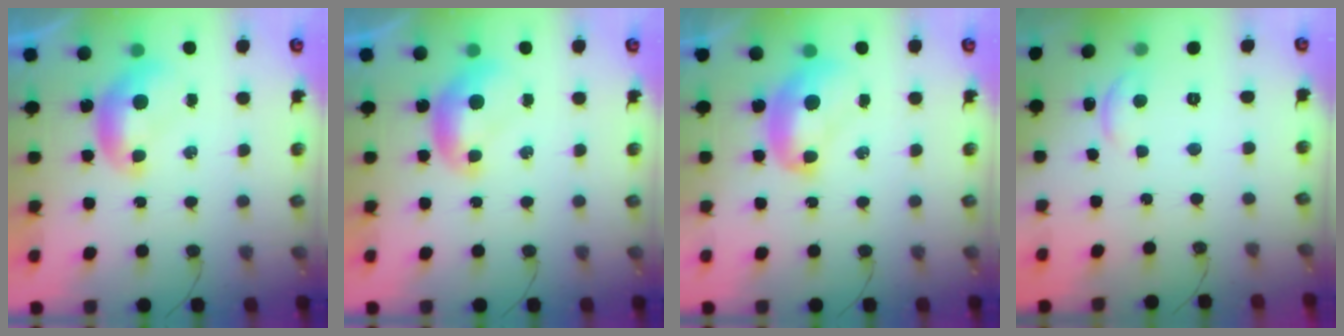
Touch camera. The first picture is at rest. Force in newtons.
{"total": 0.0}
{"total": 2.4, "press": 2.3, "slide": 0.3}
{"total": 0.7, "press": 0.5, "slide": 0.4}